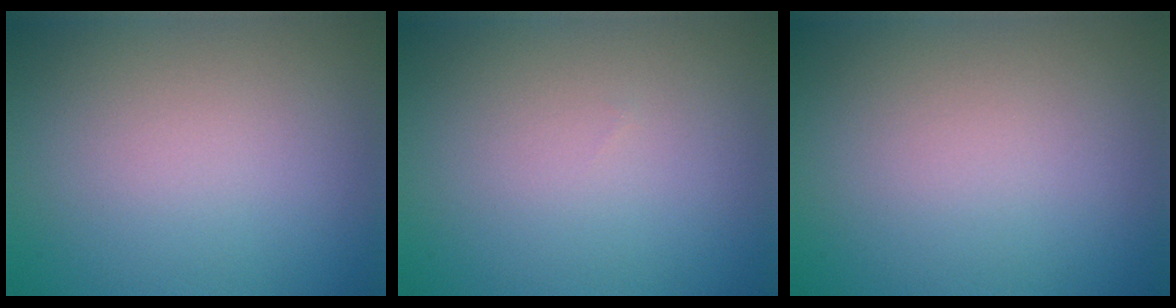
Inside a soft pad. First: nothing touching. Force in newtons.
{"total": 0.0}
{"total": 0.0}